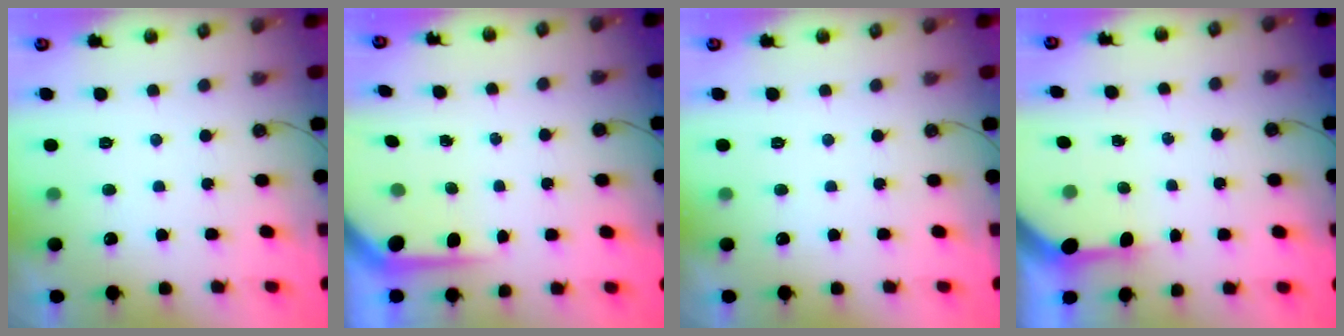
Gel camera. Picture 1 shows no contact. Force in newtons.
{"total": 4.7, "press": 4.6, "slide": 0.7}
{"total": 0.0}
{"total": 3.5, "press": 3.5, "slide": 0.4}